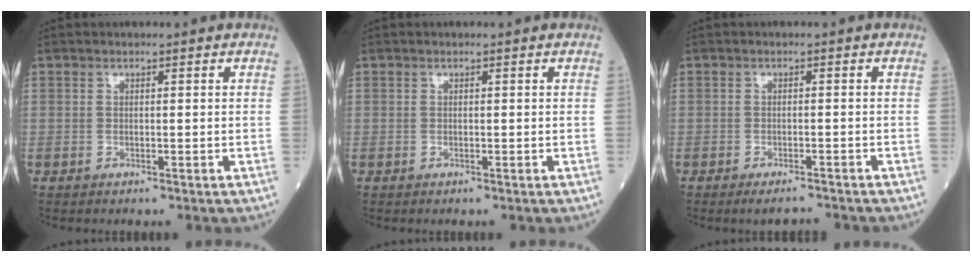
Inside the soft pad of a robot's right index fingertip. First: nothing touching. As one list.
[{"total": 0.0}, {"total": 3.5, "force": [-3.1, 0.4, 1.4], "torque": [-0.016, -0.007, -0.045]}]